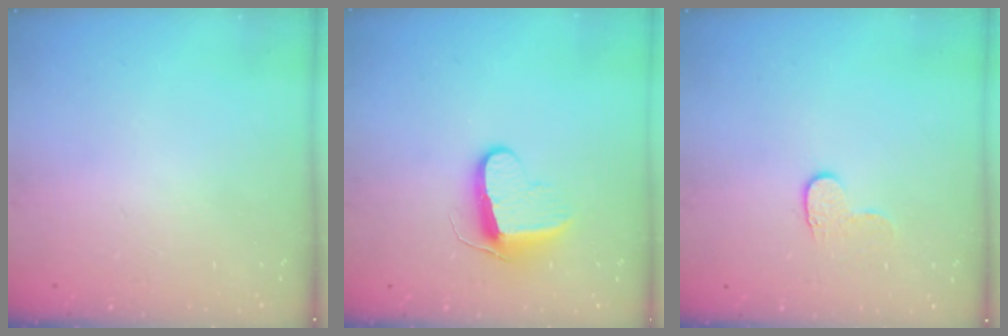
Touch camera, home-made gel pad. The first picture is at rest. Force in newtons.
{"total": 9.9, "press": 9.9, "slide": 0.2}
{"total": 5.8, "press": 5.8, "slide": 0.5}